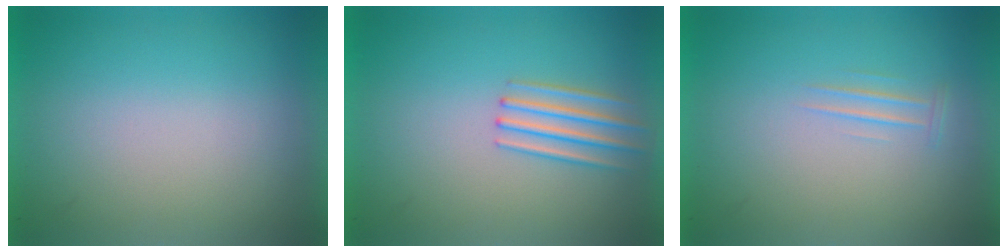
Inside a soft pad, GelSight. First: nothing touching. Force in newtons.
{"total": 2.1}
{"total": 1.0}